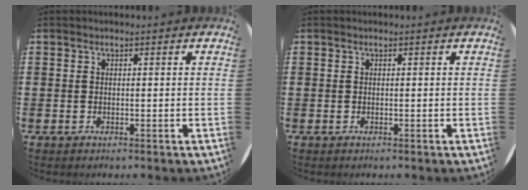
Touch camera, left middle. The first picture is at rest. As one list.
[{"total": 0.0}]